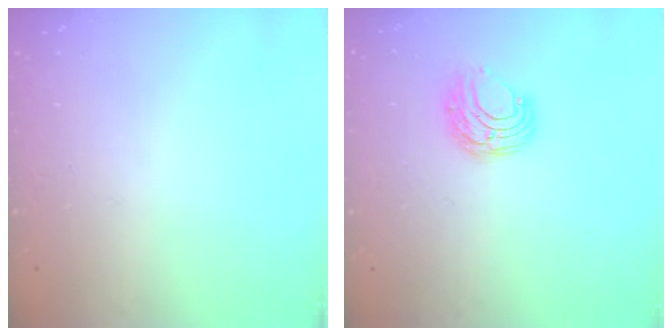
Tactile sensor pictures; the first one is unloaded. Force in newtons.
{"total": 6.7, "press": 6.7, "slide": 0.5}